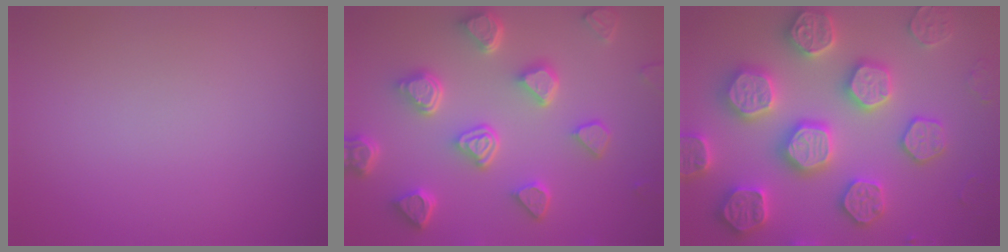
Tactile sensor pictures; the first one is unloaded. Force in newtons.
{"total": 6.7, "press": 5.4, "slide": 4.0}
{"total": 7.9, "press": 7.7, "slide": 1.7}